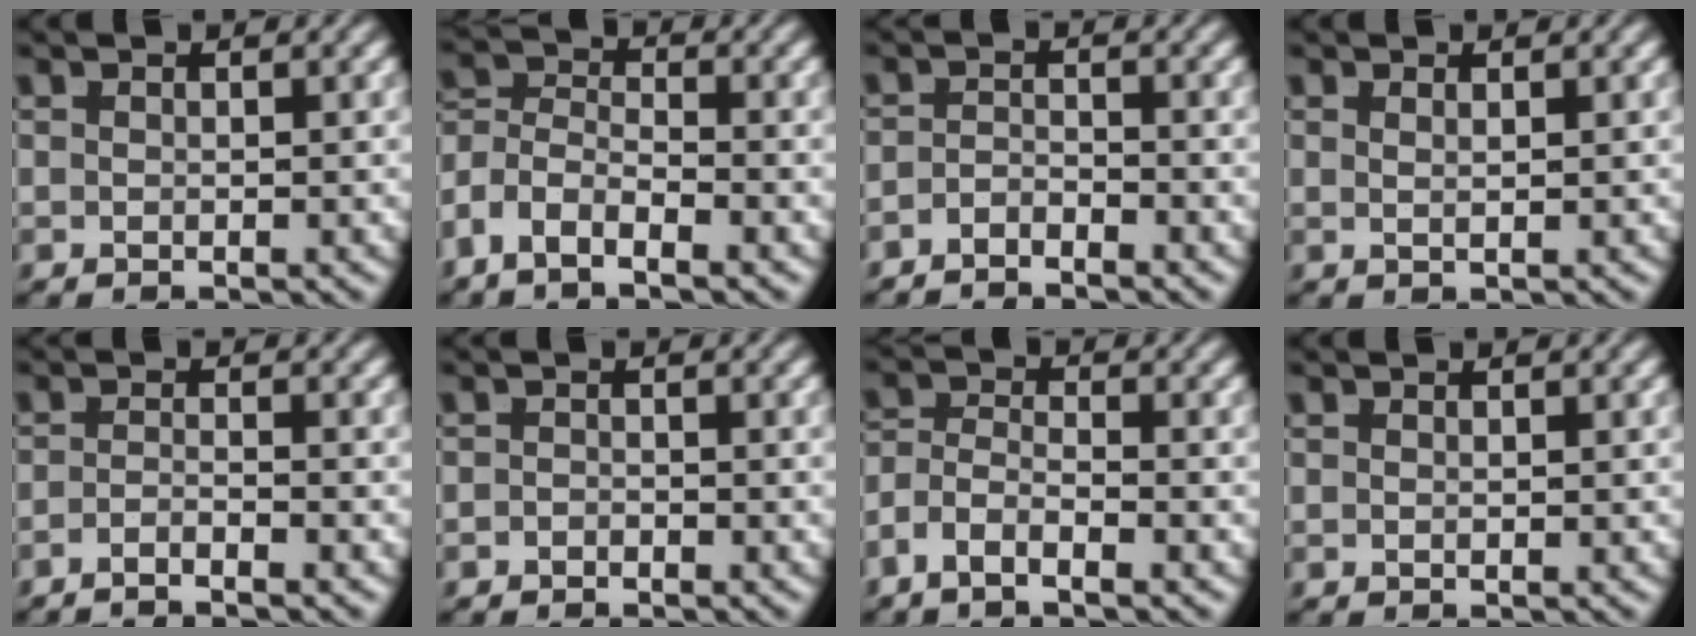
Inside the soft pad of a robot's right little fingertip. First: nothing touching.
{"total": 6.3, "force": [-2.3, 5.3, 2.6], "torque": [-0.075, -0.023, -0.048]}
{"total": 2.6, "force": [-2.5, 0.3, 0.2], "torque": [0.000, -0.014, -0.042]}
{"total": 1.0, "force": [0.4, -0.8, 0.4], "torque": [0.000, -0.006, 0.013]}
{"total": 2.8, "force": [-2.6, -0.3, 1.0], "torque": [-0.013, -0.009, -0.040]}
{"total": 1.2, "force": [-1.2, -0.2, -0.3], "torque": [0.012, -0.010, -0.016]}
{"total": 4.4, "force": [-2.4, 2.9, 2.2], "torque": [-0.053, -0.021, -0.041]}
{"total": 0.0}